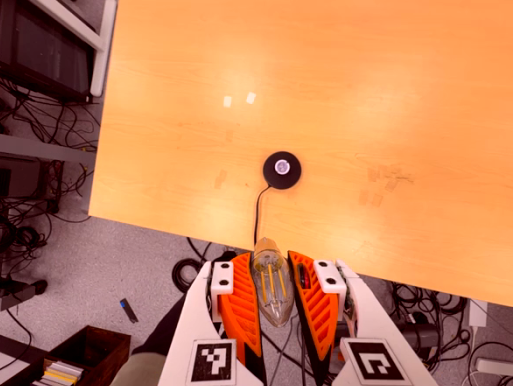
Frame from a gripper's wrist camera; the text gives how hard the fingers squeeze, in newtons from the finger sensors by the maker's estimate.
{"total": 20.7, "left": 22.5, "right": 18.8}